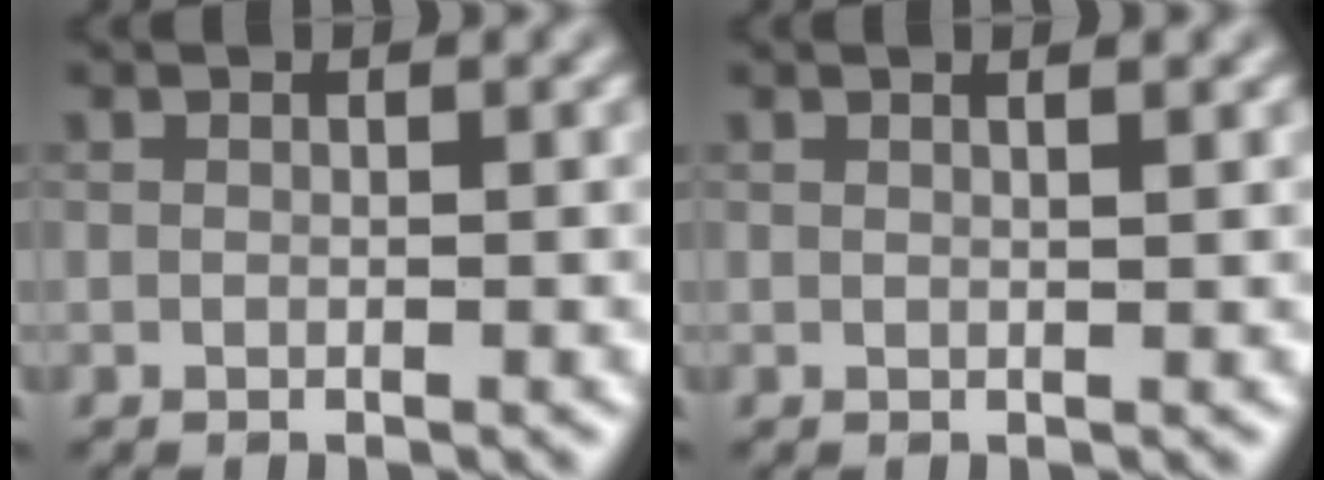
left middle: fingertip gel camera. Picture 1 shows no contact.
{"total": 1.7, "force": [0.9, 0.7, 1.3], "torque": [-0.009, 0.004, -0.002]}